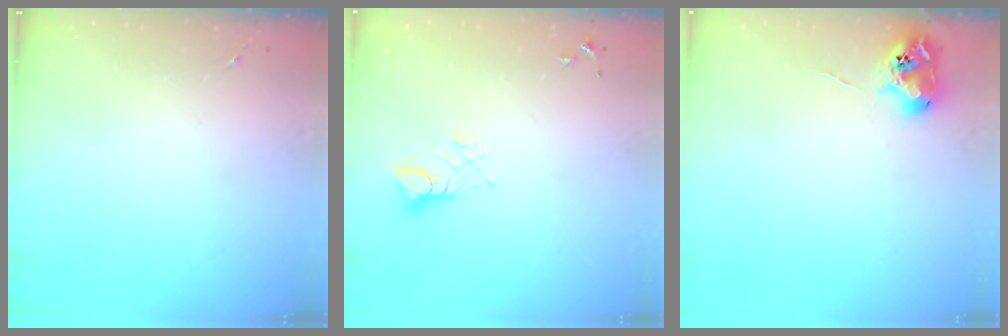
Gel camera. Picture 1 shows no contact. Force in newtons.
{"total": 4.6, "press": 4.6, "slide": 0.2}
{"total": 8.7, "press": 8.6, "slide": 0.8}